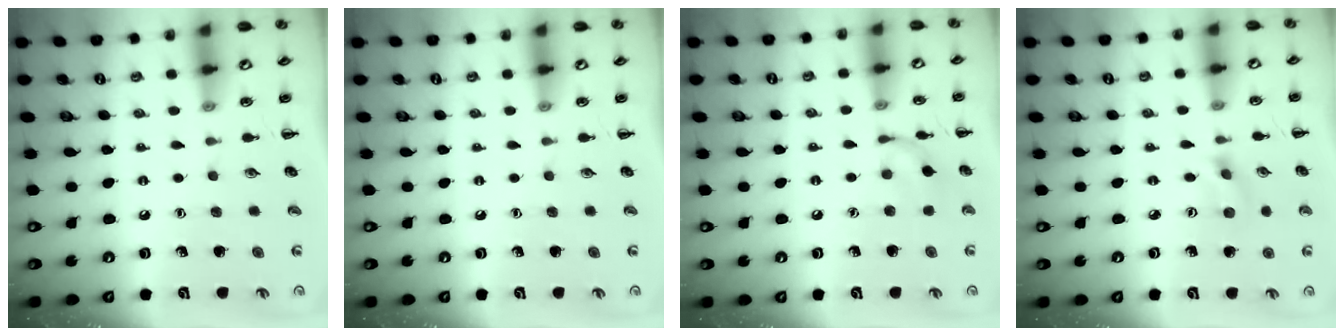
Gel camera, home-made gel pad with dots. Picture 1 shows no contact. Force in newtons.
{"total": 0.0}
{"total": 6.9, "press": 6.8, "slide": 0.9}
{"total": 2.8, "press": 2.6, "slide": 1.0}